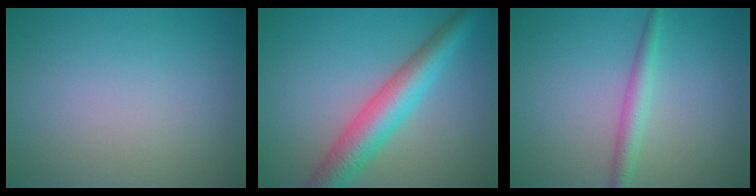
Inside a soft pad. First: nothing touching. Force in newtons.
{"total": 6.3, "press": 6.3, "slide": 0.1}
{"total": 2.2, "press": 2.2, "slide": 0.1}